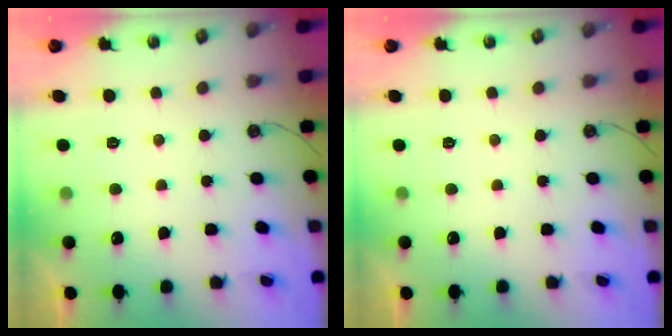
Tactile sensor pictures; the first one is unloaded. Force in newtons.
{"total": 0.0}